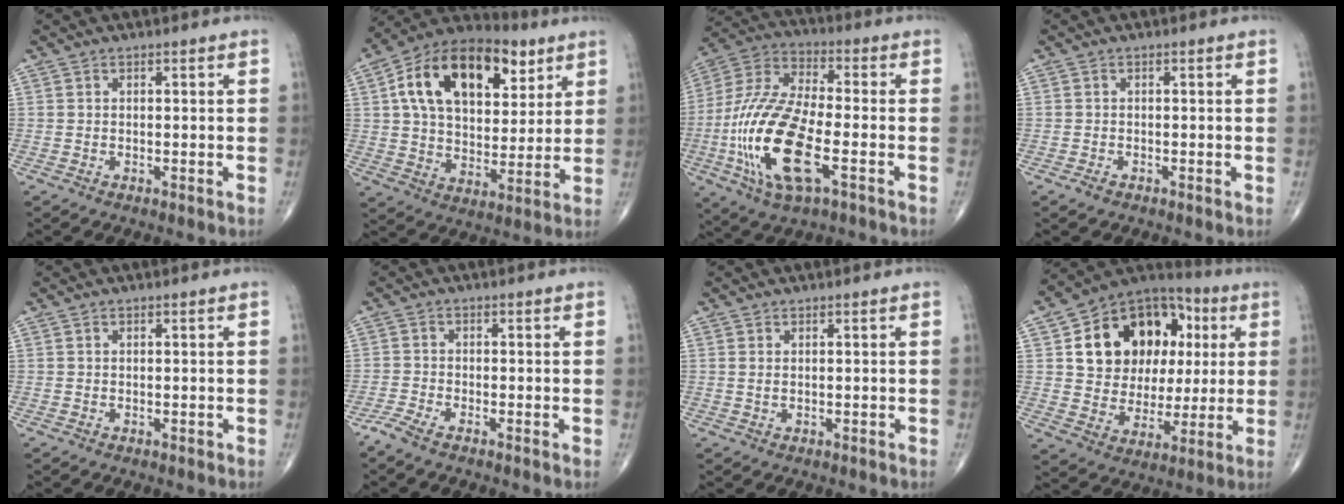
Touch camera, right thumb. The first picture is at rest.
{"total": 23.0, "force": [8.7, 13.8, 16.2], "torque": [-0.240, -0.001, 0.140]}
{"total": 21.5, "force": [-5.8, 8.1, 19.0], "torque": [-0.417, 0.012, -0.100]}
{"total": 1.0, "force": [-0.6, 0.5, 0.6], "torque": [-0.012, -0.002, -0.014]}
{"total": 0.0}
{"total": 2.8, "force": [-2.0, 0.4, 1.8], "torque": [-0.051, 0.000, -0.049]}
{"total": 0.8, "force": [0.3, 0.3, 0.6], "torque": [-0.014, 0.003, 0.009]}
{"total": 21.2, "force": [5.4, 15.8, 13.1], "torque": [-0.154, 0.019, 0.095]}